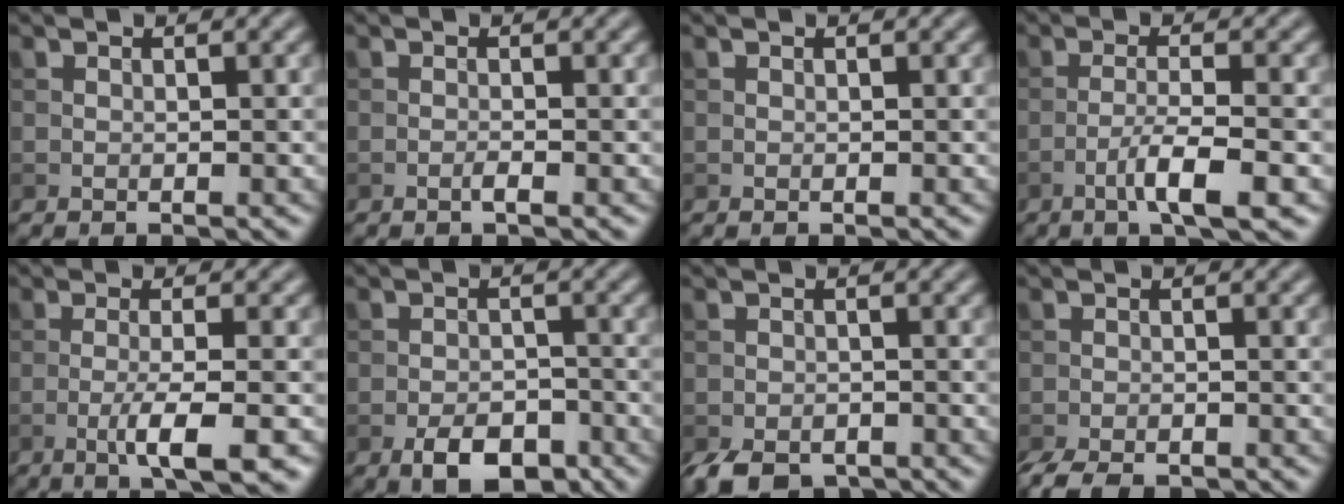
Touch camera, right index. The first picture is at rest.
{"total": 0.7, "force": [-0.4, 0.0, 0.6], "torque": [-0.013, 0.000, -0.010]}
{"total": 0.0}
{"total": 4.3, "force": [-1.9, 0.6, 3.8], "torque": [-0.069, 0.007, -0.038]}
{"total": 4.5, "force": [-1.6, 0.7, 4.1], "torque": [-0.069, 0.003, -0.034]}
{"total": 4.7, "force": [-2.8, 2.4, 2.9], "torque": [-0.041, -0.005, -0.049]}
{"total": 4.1, "force": [-3.1, 1.9, 1.9], "torque": [-0.026, -0.010, -0.055]}
{"total": 3.7, "force": [-3.1, 1.1, 1.7], "torque": [-0.031, -0.010, -0.059]}